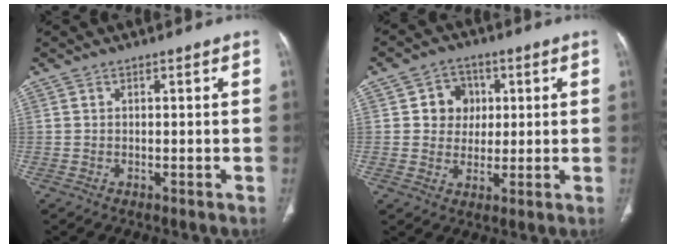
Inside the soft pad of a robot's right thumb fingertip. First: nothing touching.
{"total": 6.9, "force": [1.4, 6.3, 2.6], "torque": [-0.001, 0.003, 0.021]}